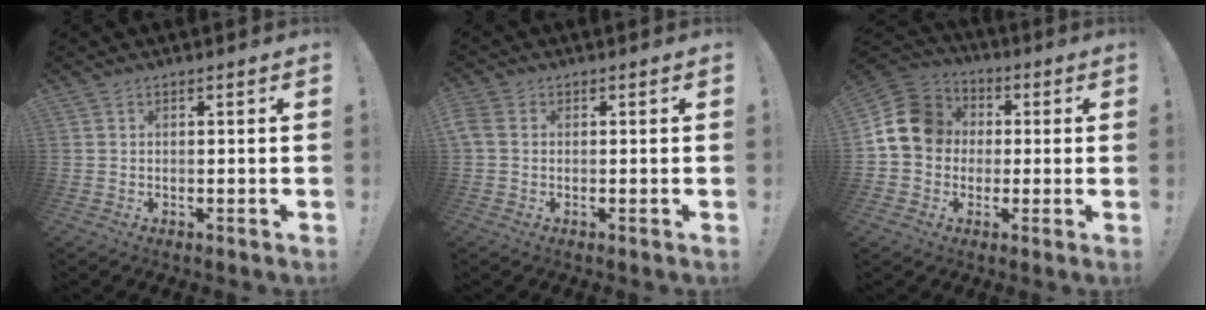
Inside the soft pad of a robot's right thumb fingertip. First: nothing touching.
{"total": 2.7, "force": [0.1, 1.9, 1.9], "torque": [-0.049, 0.007, 0.005]}
{"total": 15.7, "force": [2.0, 13.6, 7.4], "torque": [-0.120, 0.007, 0.045]}